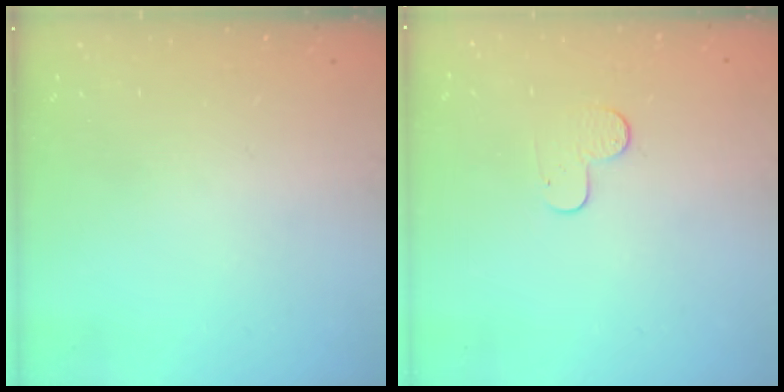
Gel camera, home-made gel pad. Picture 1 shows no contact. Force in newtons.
{"total": 5.9, "press": 5.9, "slide": 0.4}